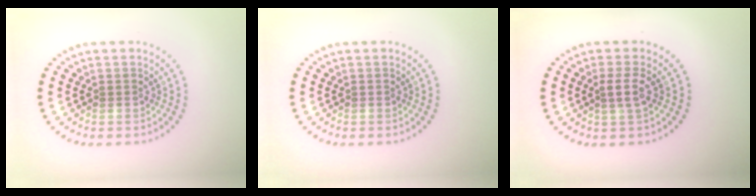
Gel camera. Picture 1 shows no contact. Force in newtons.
{"total": 0.0}
{"total": 1.6, "press": 1.2, "slide": 1.0}